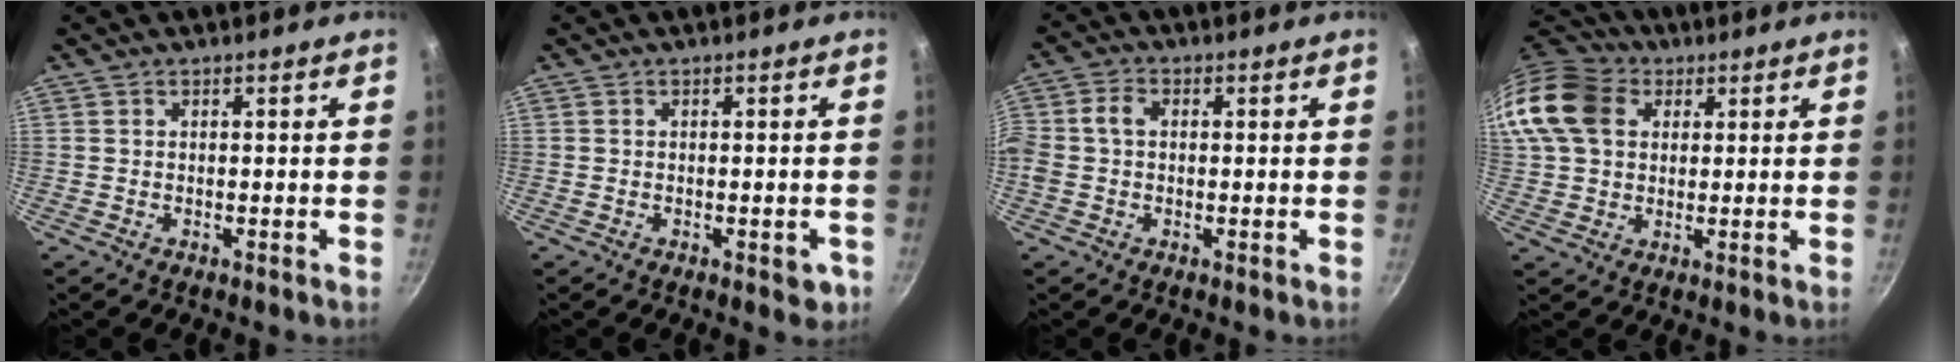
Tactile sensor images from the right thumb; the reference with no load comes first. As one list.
[{"total": 2.8, "force": [-1.1, 1.2, 2.2], "torque": [-0.020, -0.002, -0.013]}, {"total": 4.9, "force": [0.3, 3.6, 3.4], "torque": [-0.071, 0.014, -0.006]}, {"total": 17.4, "force": [5.2, 13.3, 9.8], "torque": [-0.213, 0.024, 0.085]}]